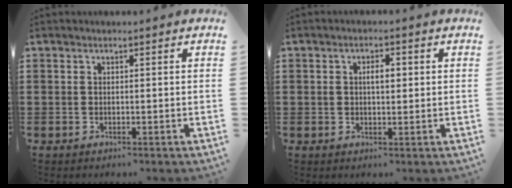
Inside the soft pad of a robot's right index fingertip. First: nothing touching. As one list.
[{"total": 2.9, "force": [0.4, 1.3, 2.6], "torque": [-0.043, 0.005, 0.002]}]